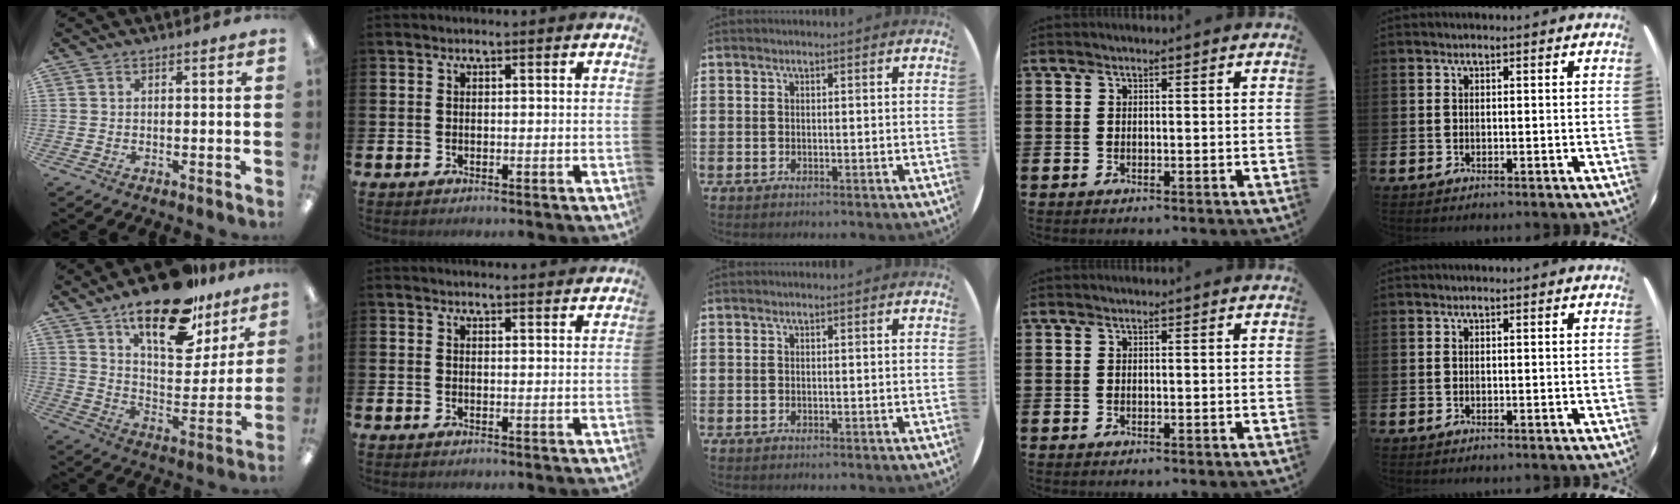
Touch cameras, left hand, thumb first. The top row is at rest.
{"thumb": {"total": 22.0, "force": [15.5, 9.0, 12.7], "torque": [-0.197, -0.091, 0.261]}, "index": {"total": 1.6, "force": [1.6, 0.0, 0.0], "torque": [0.009, -0.011, 0.026]}}